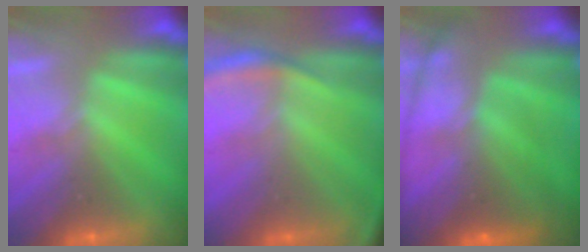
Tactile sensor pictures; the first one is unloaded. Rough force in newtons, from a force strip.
{"total": 2.6}
{"total": 7.2}